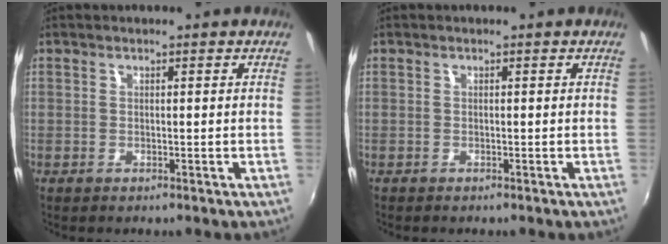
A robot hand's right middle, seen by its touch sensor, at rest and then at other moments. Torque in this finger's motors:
{"motor_torque": [-0.25, 0.21, -0.01, -0.01]}